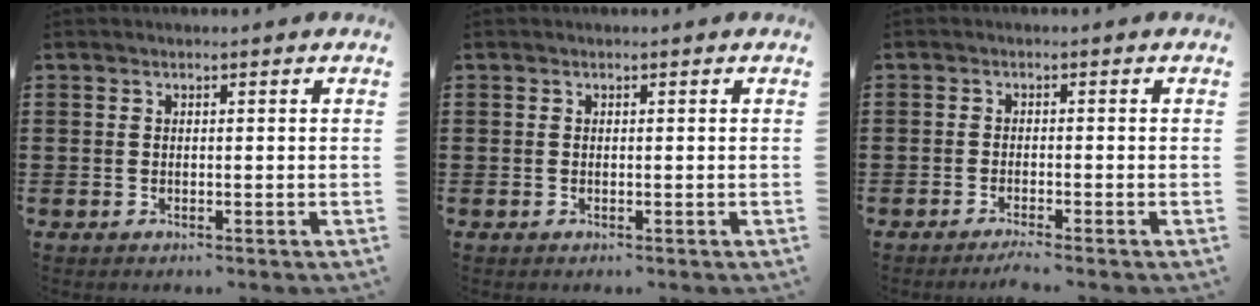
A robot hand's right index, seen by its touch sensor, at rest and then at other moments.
{"total": 0.0}
{"total": 1.6, "force": [-1.4, -0.2, 0.7], "torque": [-0.012, -0.002, -0.025]}